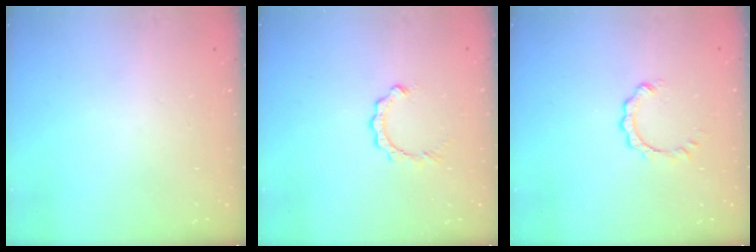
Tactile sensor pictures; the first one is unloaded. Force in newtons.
{"total": 2.5, "press": 2.5, "slide": 0.3}
{"total": 1.7, "press": 1.7, "slide": 0.3}